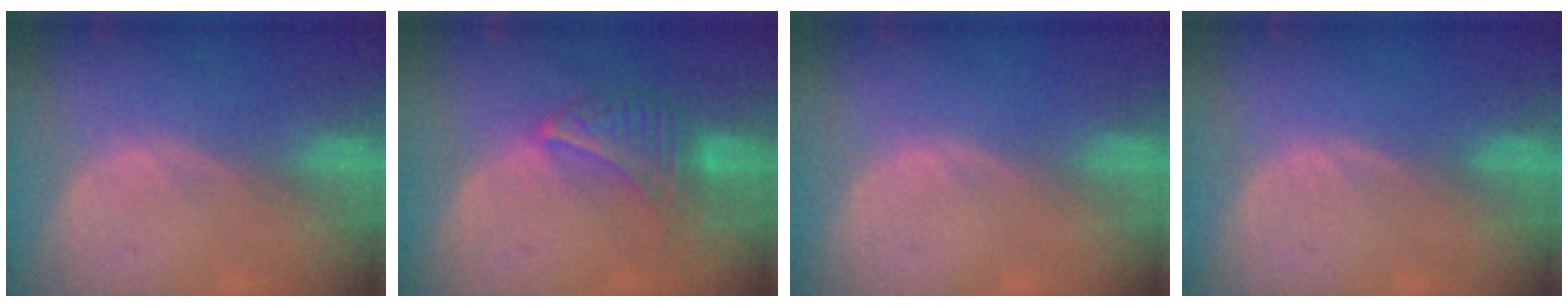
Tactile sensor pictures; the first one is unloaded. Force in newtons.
{"total": 6.7, "press": 6.6, "slide": 1.2}
{"total": 0.0}
{"total": 0.0}